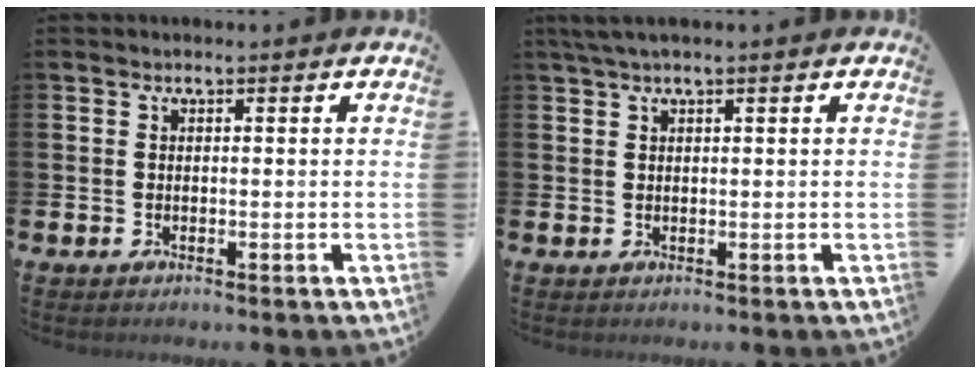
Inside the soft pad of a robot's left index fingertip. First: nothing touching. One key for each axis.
{"total": 1.7, "fx": 1.3, "fy": 0.0, "fz": 1.1, "tx": -0.029, "ty": 0.005, "tz": 0.024}